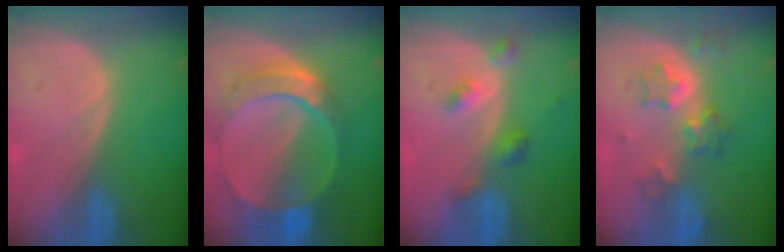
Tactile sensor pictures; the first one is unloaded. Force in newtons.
{"total": 9.7, "press": 8.4, "slide": 4.9}
{"total": 4.2, "press": 3.8, "slide": 1.8}
{"total": 6.6, "press": 5.7, "slide": 3.2}